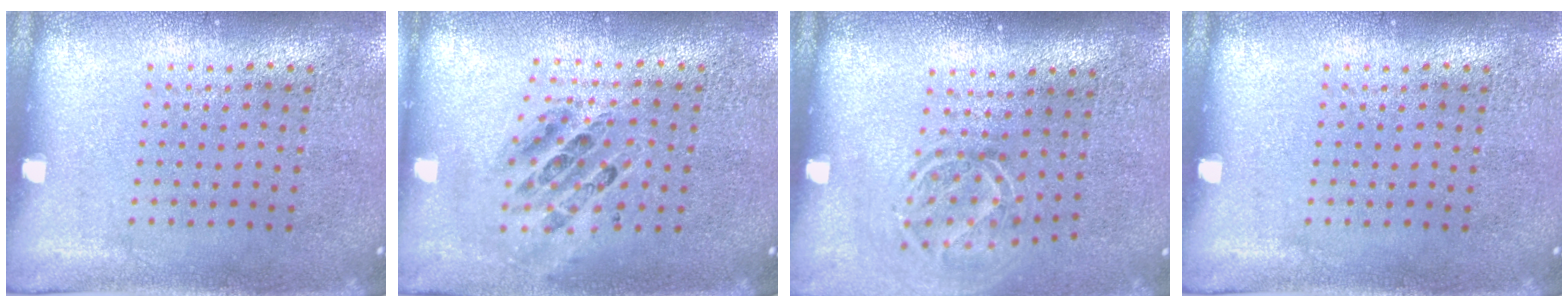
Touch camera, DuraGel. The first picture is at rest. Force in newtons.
{"total": 0.7, "press": 0.7, "slide": 0.0}
{"total": 1.6, "press": 1.1, "slide": 1.2}
{"total": 0.0}